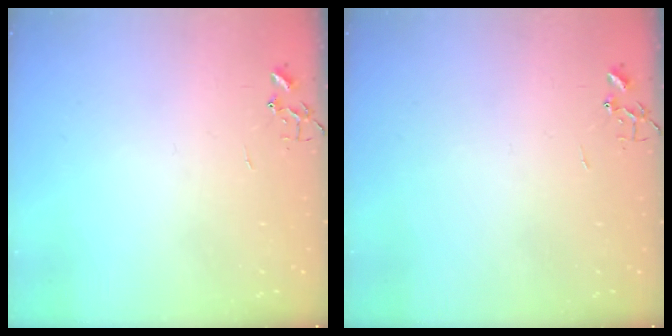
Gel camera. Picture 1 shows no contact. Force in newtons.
{"total": 0.0}